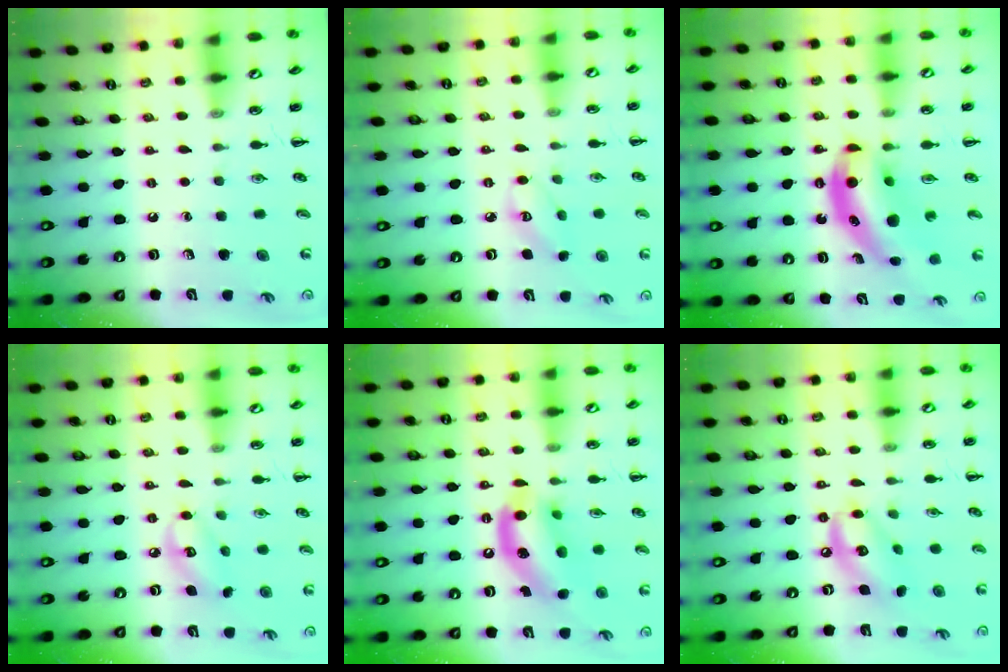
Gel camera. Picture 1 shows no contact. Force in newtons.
{"total": 4.5, "press": 4.4, "slide": 0.9}
{"total": 12.4, "press": 12.1, "slide": 2.8}
{"total": 7.3, "press": 7.2, "slide": 1.1}
{"total": 14.2, "press": 13.7, "slide": 3.5}
{"total": 10.6, "press": 10.4, "slide": 1.7}